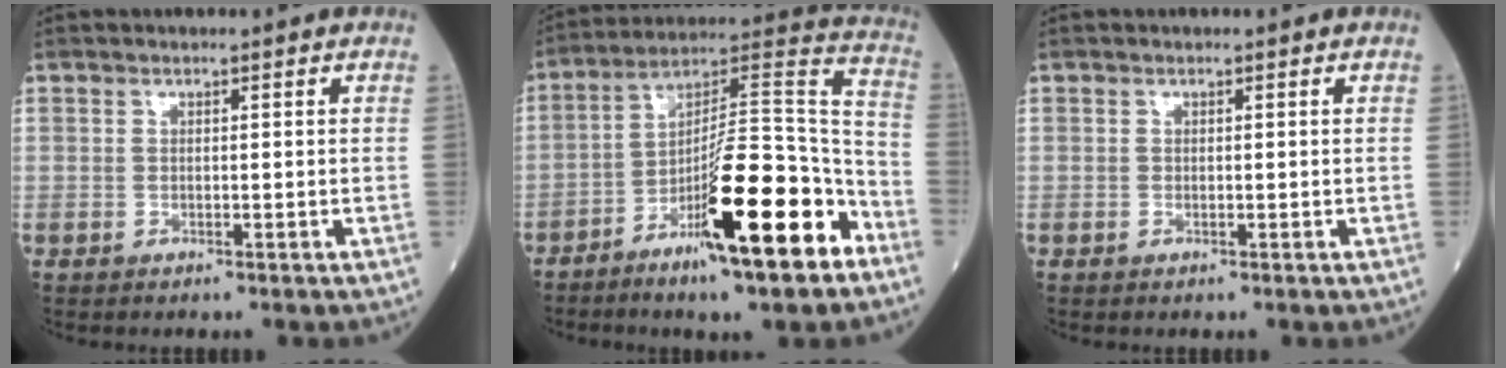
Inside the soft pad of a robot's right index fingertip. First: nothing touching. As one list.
[{"total": 20.0, "force": [-10.1, 2.7, 17.1], "torque": [-0.266, -0.005, -0.159]}, {"total": 0.0}]